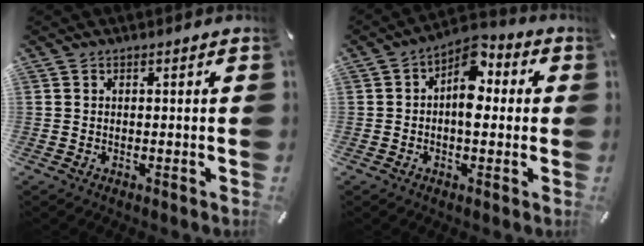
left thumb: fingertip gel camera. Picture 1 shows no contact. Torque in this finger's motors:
{"motor_torque": [0.75, 0.52, 0.39, -0.27, 0.30]}